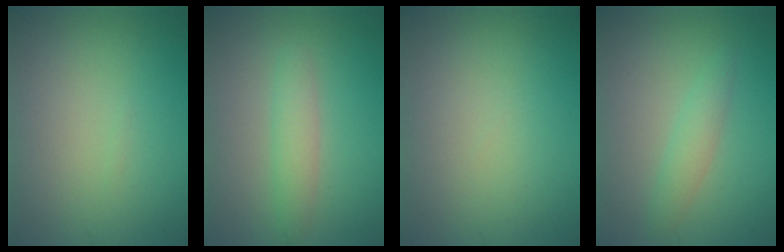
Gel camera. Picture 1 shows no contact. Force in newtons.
{"total": 2.1, "press": 2.1, "slide": 0.1}
{"total": 0.0}
{"total": 1.8, "press": 1.8, "slide": 0.1}